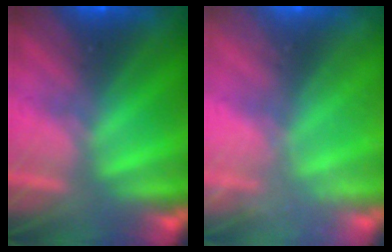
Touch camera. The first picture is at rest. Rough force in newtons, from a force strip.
{"total": 2.3}